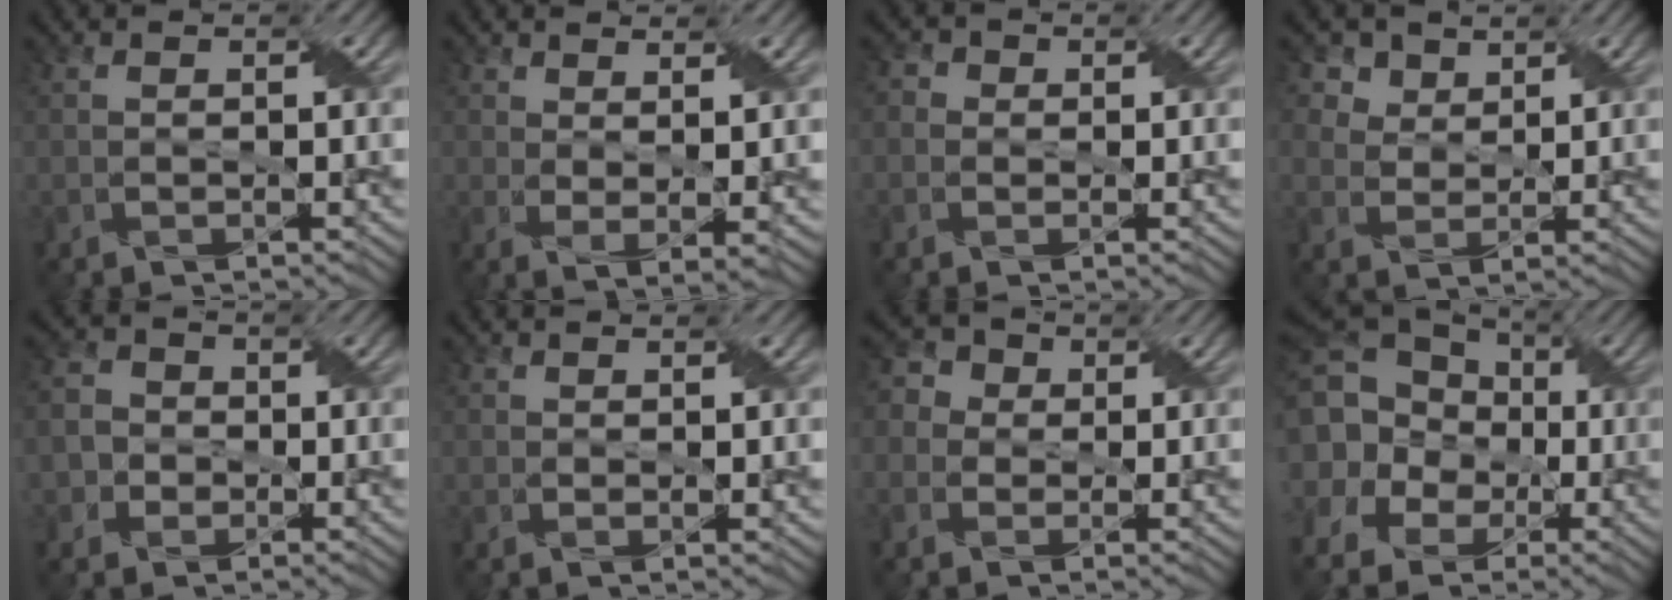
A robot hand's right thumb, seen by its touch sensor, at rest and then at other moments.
{"total": 3.9, "force": [1.5, 0.9, 3.4], "torque": [-0.074, -0.007, 0.032]}
{"total": 2.1, "force": [0.1, 2.0, 0.6], "torque": [-0.008, 0.006, -0.014]}
{"total": 4.5, "force": [3.1, 3.0, 1.3], "torque": [-0.051, -0.010, 0.072]}
{"total": 4.0, "force": [-0.9, 3.7, 1.2], "torque": [-0.027, 0.002, -0.028]}
{"total": 1.2, "force": [0.6, 0.3, 1.0], "torque": [-0.019, -0.001, 0.014]}
{"total": 3.3, "force": [0.3, 3.2, 1.1], "torque": [-0.036, 0.012, 0.000]}
{"total": 17.2, "force": [-0.7, 14.5, 9.1], "torque": [-0.234, 0.008, -0.053]}